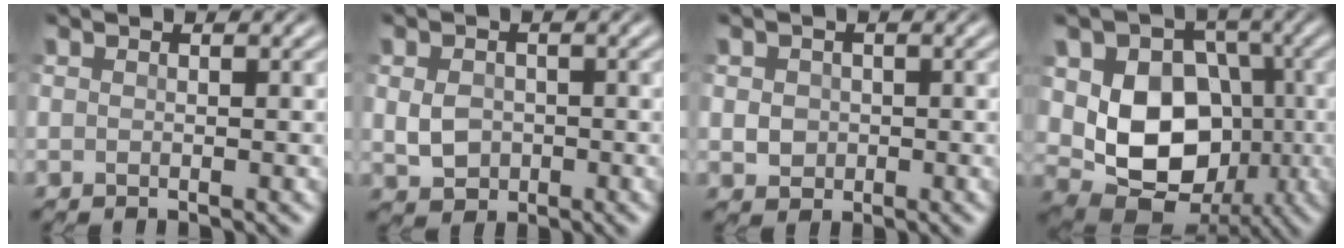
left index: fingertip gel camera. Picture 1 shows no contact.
{"total": 3.0, "force": [-0.3, 2.4, 1.7], "torque": [-0.042, -0.006, -0.009]}
{"total": 2.1, "force": [-0.2, 1.8, 0.9], "torque": [-0.022, -0.004, -0.007]}
{"total": 11.3, "force": [-0.4, 8.5, 7.4], "torque": [-0.120, -0.015, -0.012]}